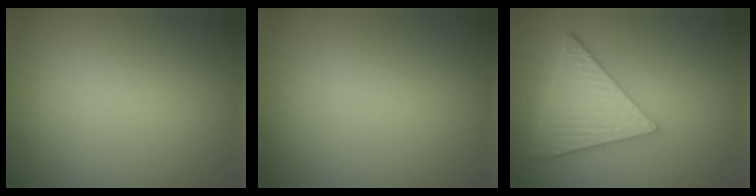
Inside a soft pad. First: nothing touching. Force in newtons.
{"total": 0.0}
{"total": 5.4, "press": 4.9, "slide": 2.4}